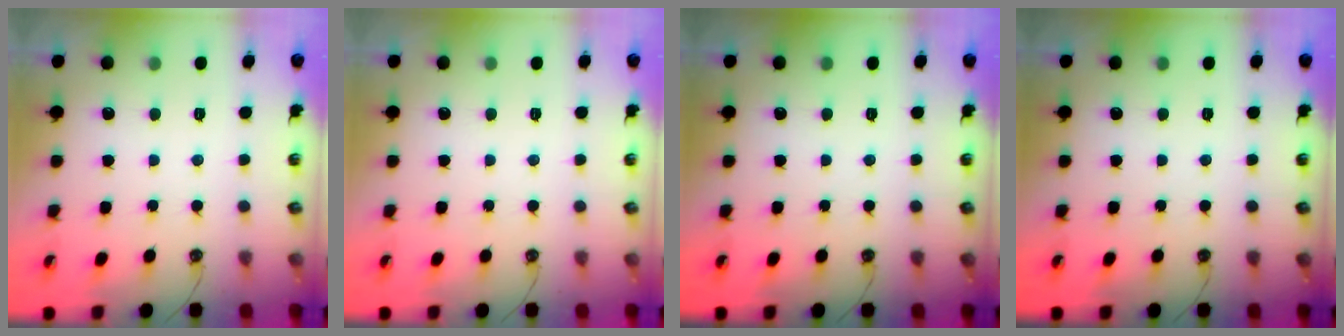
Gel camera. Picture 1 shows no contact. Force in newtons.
{"total": 0.0}
{"total": 0.0}
{"total": 0.0}